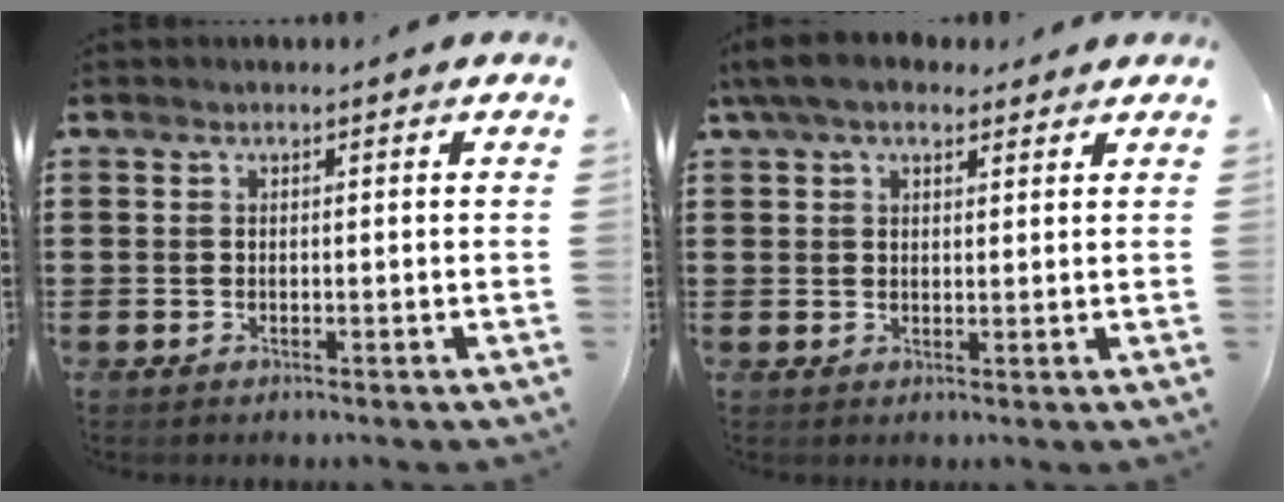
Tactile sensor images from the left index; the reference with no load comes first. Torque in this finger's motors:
{"motor_torque": [2.14, 0.00, 0.42, 0.21]}